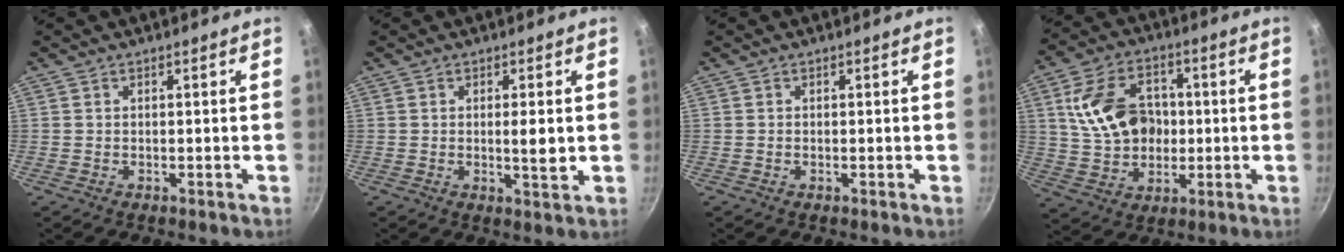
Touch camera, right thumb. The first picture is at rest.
{"total": 4.1, "force": [0.1, 0.8, 4.0], "torque": [-0.070, -0.009, 0.002]}
{"total": 0.0}
{"total": 15.1, "force": [1.8, 11.4, 9.7], "torque": [-0.154, 0.012, 0.039]}